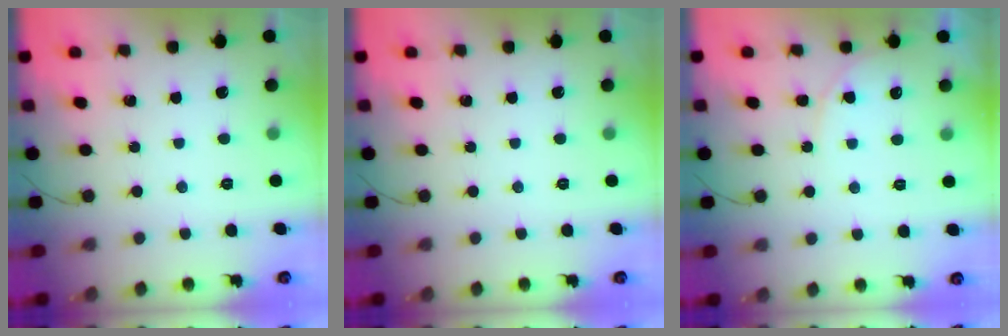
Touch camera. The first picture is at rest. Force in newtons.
{"total": 0.0}
{"total": 5.5, "press": 5.5, "slide": 0.5}